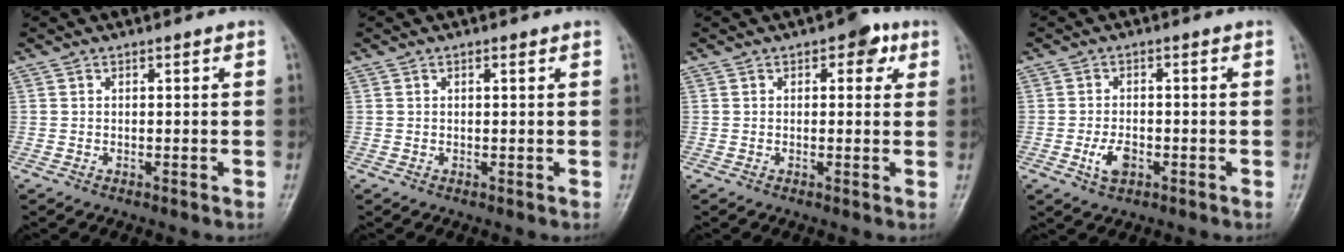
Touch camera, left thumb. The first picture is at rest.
{"total": 0.6, "force": [0.3, 0.2, 0.5], "torque": [-0.009, 0.000, 0.004]}
{"total": 4.1, "force": [1.7, 2.5, 2.8], "torque": [-0.008, 0.002, 0.012]}
{"total": 4.0, "force": [-1.5, 2.4, 2.9], "torque": [-0.053, 0.004, -0.025]}